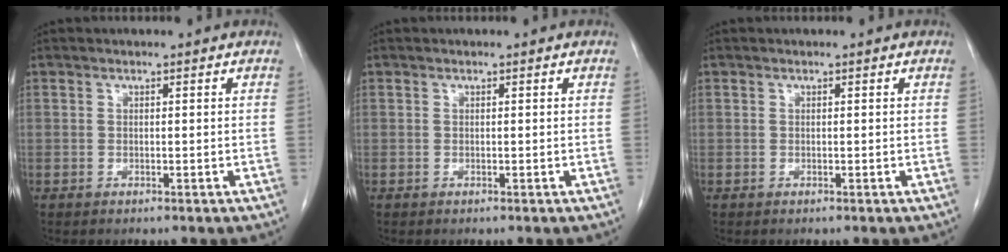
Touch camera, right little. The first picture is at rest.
{"total": 0.0}
{"total": 0.0}